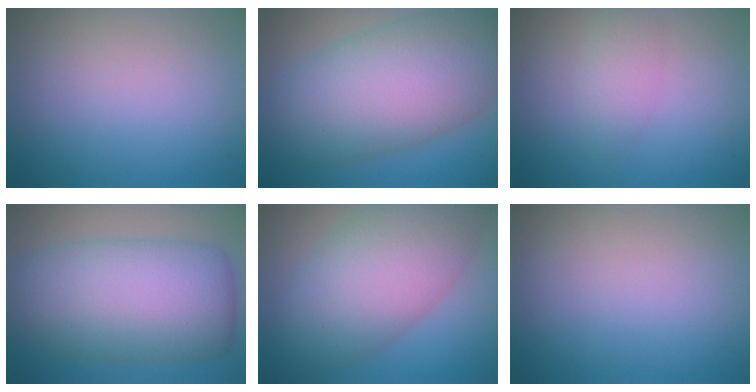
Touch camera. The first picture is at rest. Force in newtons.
{"total": 11.6, "press": 11.6, "slide": 0.4}
{"total": 1.9, "press": 1.9, "slide": 0.1}
{"total": 11.7, "press": 11.7, "slide": 0.0}
{"total": 9.5, "press": 9.5, "slide": 0.4}
{"total": 0.0}